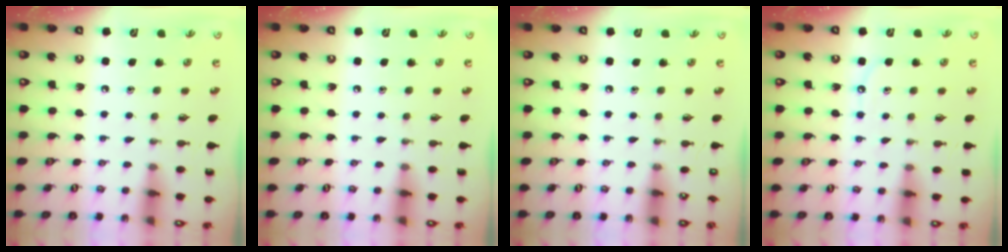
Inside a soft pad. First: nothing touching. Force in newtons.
{"total": 0.0}
{"total": 0.0}
{"total": 7.0, "press": 7.0, "slide": 0.7}